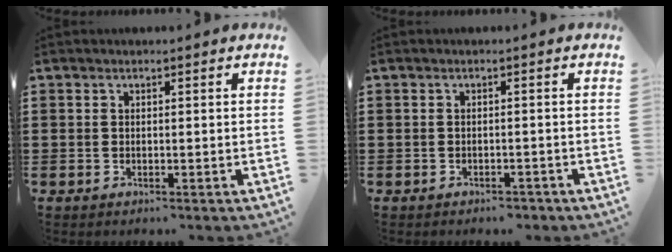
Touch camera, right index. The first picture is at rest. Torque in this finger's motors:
{"motor_torque": [0.16, 0.53, -0.37, -0.15]}